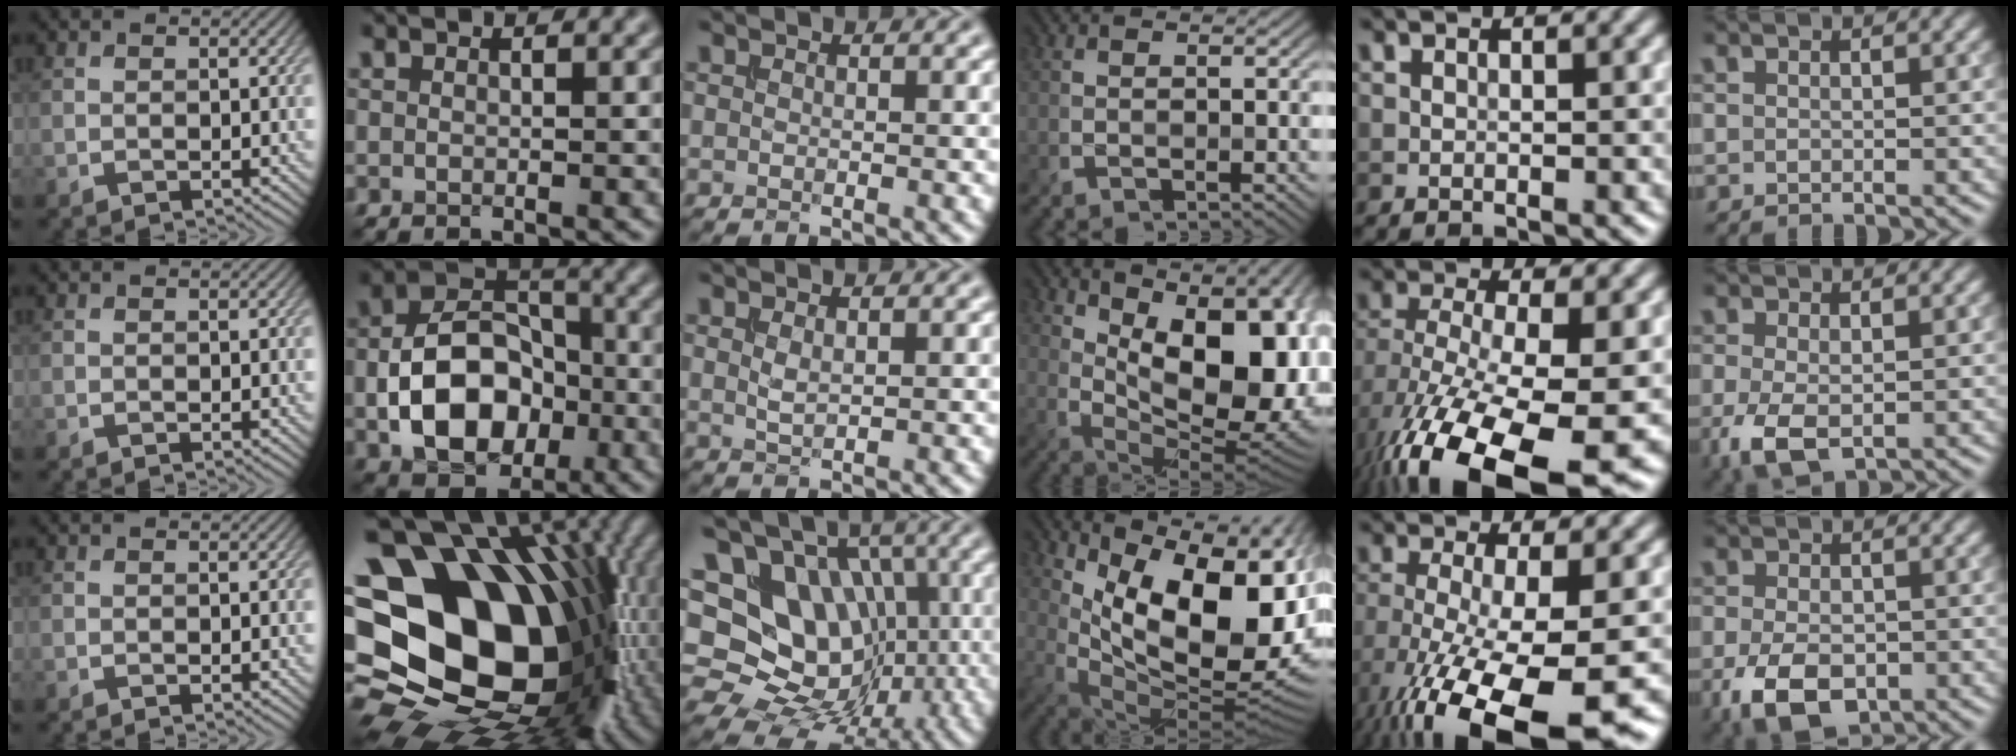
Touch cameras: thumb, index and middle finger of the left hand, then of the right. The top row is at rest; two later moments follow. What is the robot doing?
{"motion": "insert", "object": "drawer"}